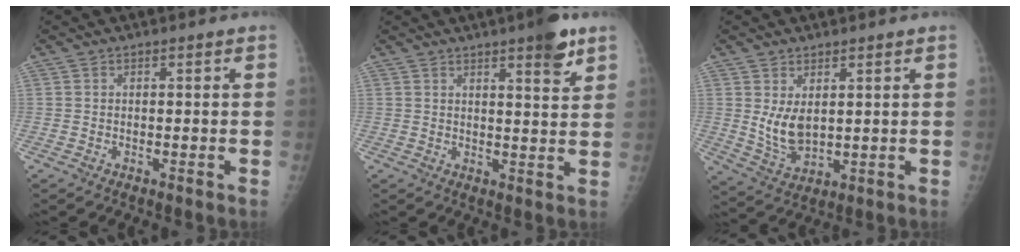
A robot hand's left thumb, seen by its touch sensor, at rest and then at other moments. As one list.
[{"total": 6.5, "force": [4.2, 1.3, 4.9], "torque": [-0.059, -0.023, 0.055]}, {"total": 6.3, "force": [1.7, 3.7, 4.8], "torque": [-0.080, -0.023, 0.048]}]